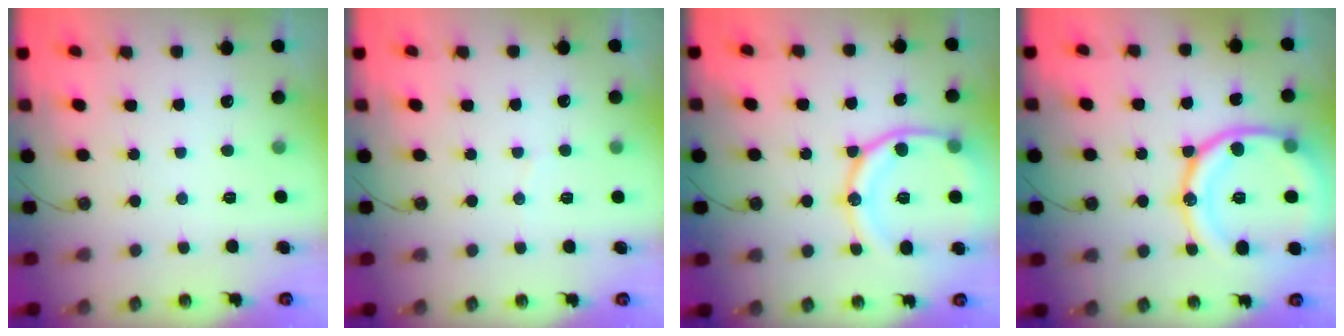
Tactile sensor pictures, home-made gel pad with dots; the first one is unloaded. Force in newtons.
{"total": 3.0, "press": 2.9, "slide": 0.3}
{"total": 18.0, "press": 17.9, "slide": 2.1}
{"total": 22.3, "press": 22.2, "slide": 2.5}